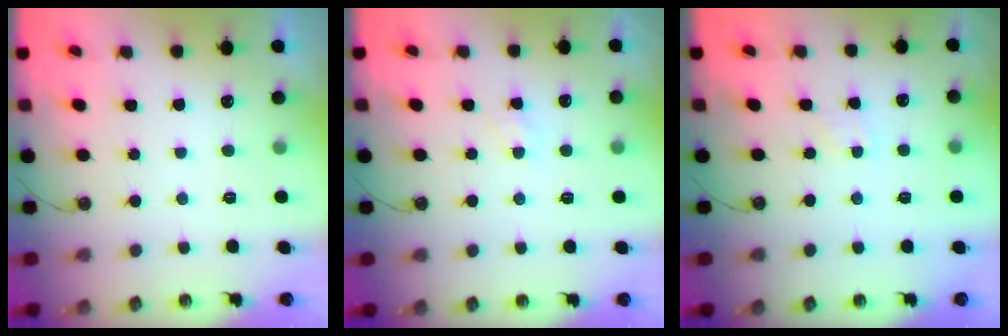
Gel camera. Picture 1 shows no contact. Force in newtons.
{"total": 5.6, "press": 5.6, "slide": 0.6}
{"total": 2.7, "press": 2.7, "slide": 0.4}